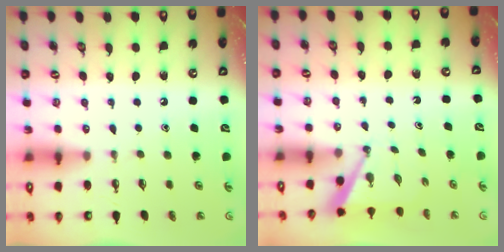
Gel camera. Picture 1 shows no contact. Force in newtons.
{"total": 2.9, "press": 2.9, "slide": 0.2}